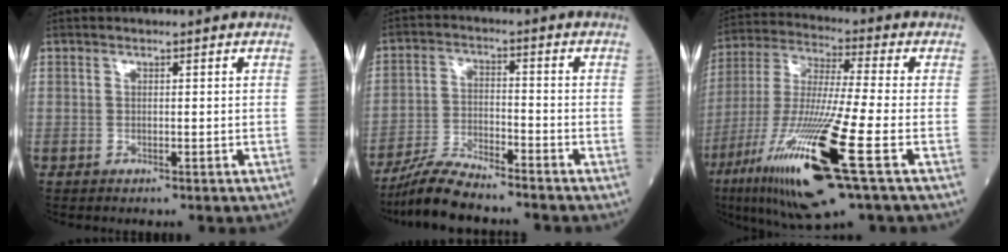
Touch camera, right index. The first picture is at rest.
{"total": 7.9, "force": [-7.3, 0.6, 3.0], "torque": [-0.061, -0.014, -0.137]}
{"total": 20.4, "force": [-8.5, 0.9, 18.6], "torque": [-0.387, -0.045, -0.160]}